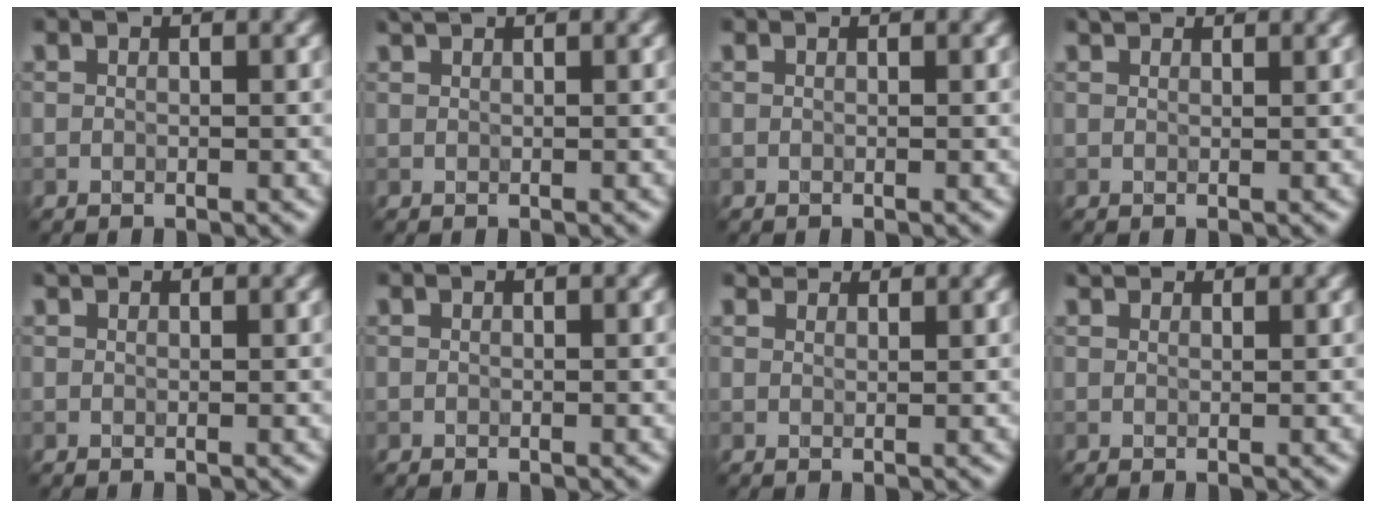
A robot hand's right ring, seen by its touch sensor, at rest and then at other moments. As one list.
[{"total": 0.6, "force": [0.6, 0.0, 0.1], "torque": [-0.002, -0.002, 0.012]}, {"total": 0.0}, {"total": 1.3, "force": [1.2, 0.4, 0.3], "torque": [-0.008, 0.000, 0.014]}, {"total": 0.5, "force": [0.4, 0.3, 0.2], "torque": [-0.002, 0.001, 0.003]}, {"total": 0.0}, {"total": 1.8, "force": [1.7, 0.7, 0.5], "torque": [-0.014, 0.000, 0.016]}, {"total": 1.2, "force": [1.0, 0.5, 0.3], "torque": [-0.006, 0.001, 0.010]}]